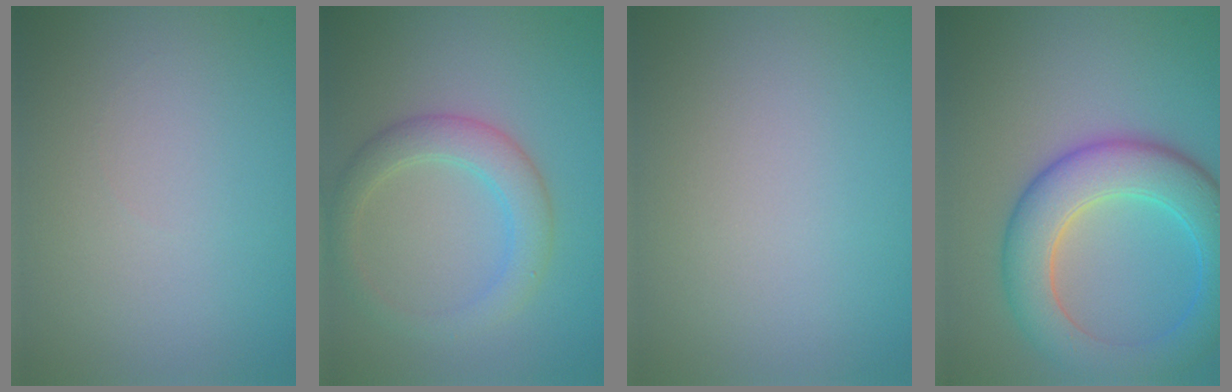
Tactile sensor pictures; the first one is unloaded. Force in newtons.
{"total": 3.6, "press": 3.6, "slide": 0.3}
{"total": 0.0}
{"total": 7.7, "press": 7.7, "slide": 0.2}